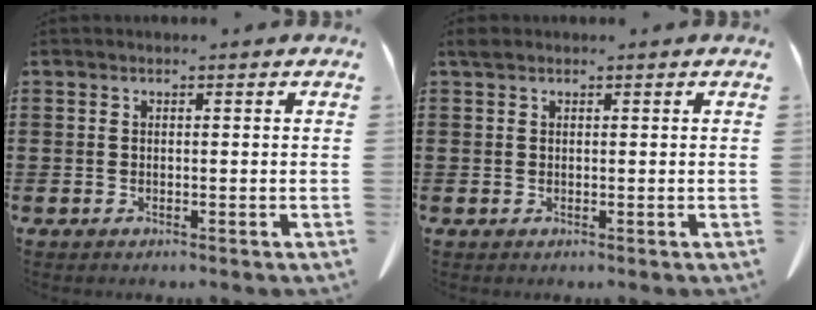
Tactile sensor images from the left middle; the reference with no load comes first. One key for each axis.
{"total": 1.0, "fx": 0.7, "fy": 0.6, "fz": 0.3, "tx": -0.011, "ty": 0.002, "tz": 0.014}